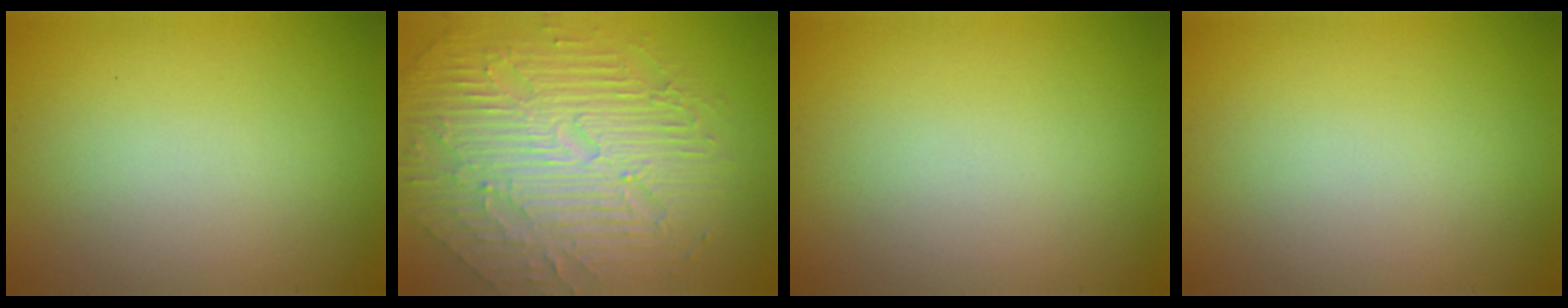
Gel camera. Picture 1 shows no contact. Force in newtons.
{"total": 10.0, "press": 6.7, "slide": 7.5}
{"total": 0.0}
{"total": 0.0}